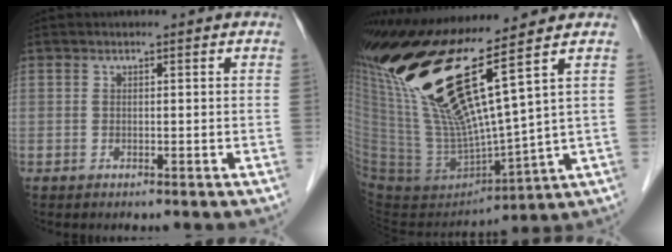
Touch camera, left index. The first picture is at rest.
{"total": 21.1, "force": [10.9, 0.4, 18.1], "torque": [-0.354, -0.012, 0.200]}